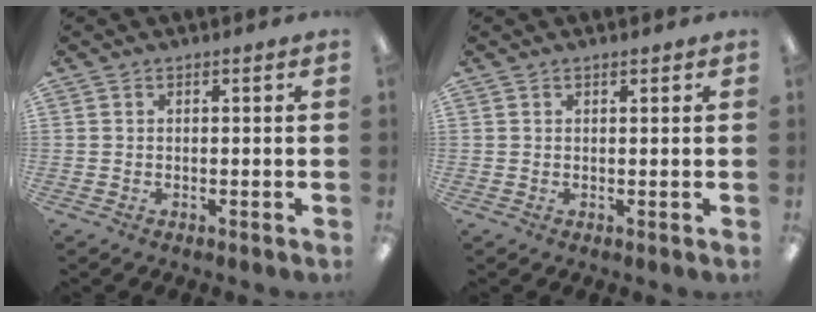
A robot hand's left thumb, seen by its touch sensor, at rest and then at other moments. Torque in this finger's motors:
{"motor_torque": [-0.02, 0.01, -0.33, 0.14, 0.02]}